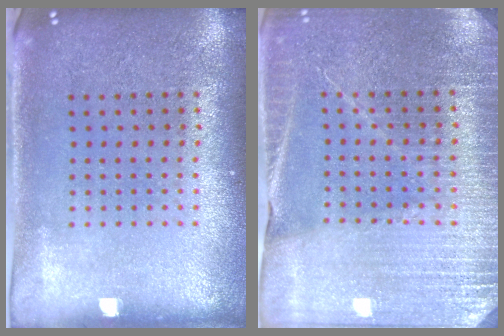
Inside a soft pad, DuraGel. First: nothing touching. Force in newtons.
{"total": 3.3, "press": 3.2, "slide": 0.6}